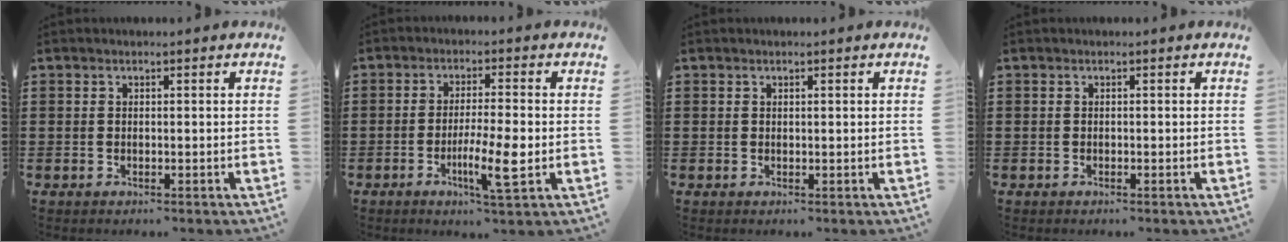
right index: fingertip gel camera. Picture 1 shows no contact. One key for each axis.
{"total": 7.5, "fx": -2.1, "fy": 0.6, "fz": 7.2, "tx": -0.130, "ty": -0.015, "tz": -0.039}
{"total": 0.0}
{"total": 0.0}